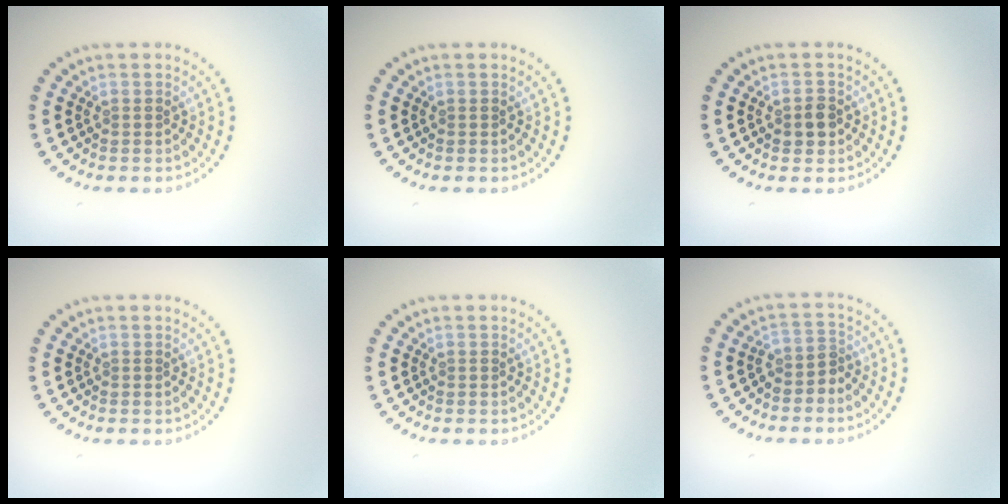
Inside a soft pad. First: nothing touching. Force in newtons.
{"total": 0.0}
{"total": 1.6, "press": 1.6, "slide": 0.4}
{"total": 0.0}
{"total": 0.0}
{"total": 2.0, "press": 1.6, "slide": 1.2}